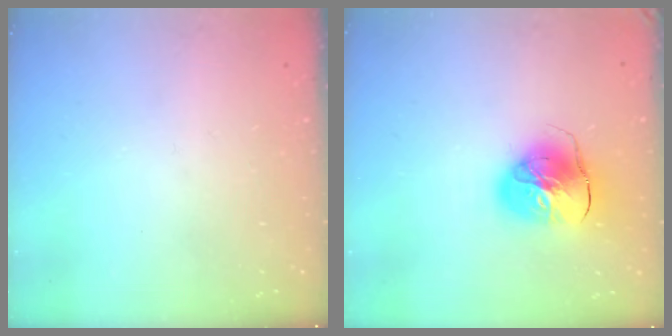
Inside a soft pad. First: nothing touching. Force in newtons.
{"total": 11.2, "press": 11.1, "slide": 1.5}